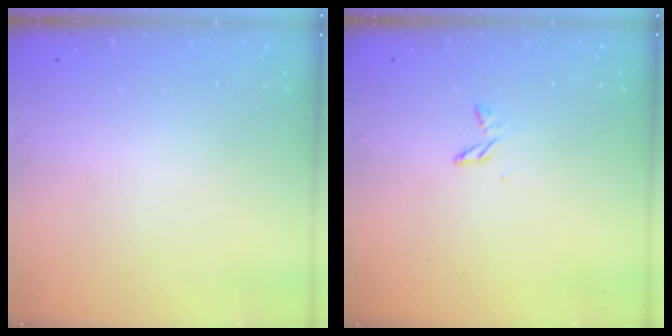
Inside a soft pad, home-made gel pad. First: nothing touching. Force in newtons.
{"total": 4.2, "press": 4.2, "slide": 0.4}